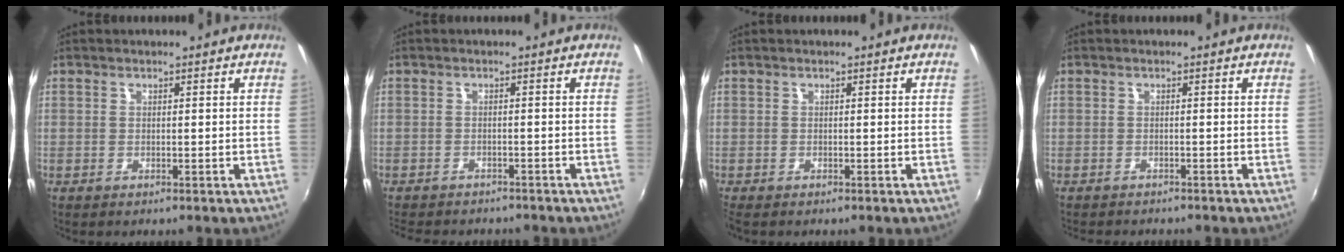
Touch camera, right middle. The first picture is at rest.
{"total": 7.3, "force": [-6.5, 2.2, 2.5], "torque": [-0.063, -0.020, -0.098]}
{"total": 0.8, "force": [-0.6, 0.3, 0.4], "torque": [-0.010, -0.005, -0.012]}
{"total": 2.8, "force": [-2.7, 0.6, 0.8], "torque": [-0.023, -0.015, -0.043]}